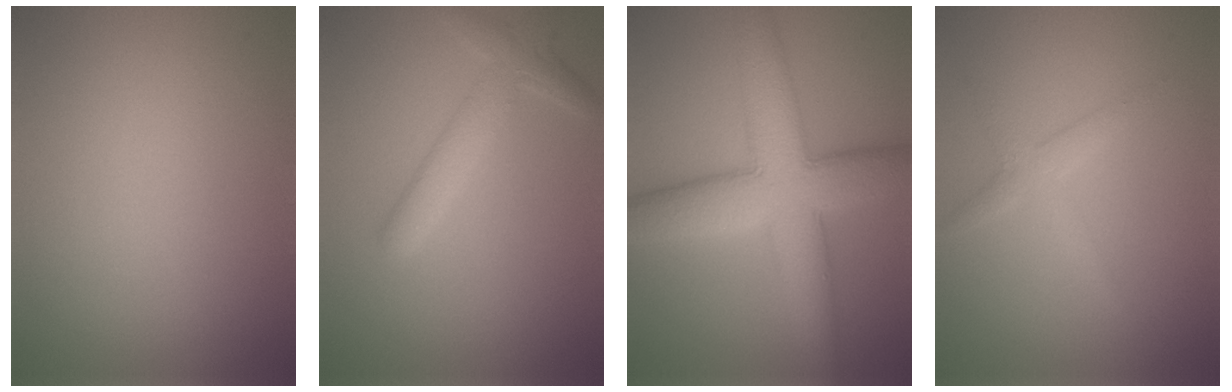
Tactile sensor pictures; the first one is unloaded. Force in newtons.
{"total": 2.8, "press": 2.8, "slide": 0.1}
{"total": 9.0, "press": 9.0, "slide": 0.1}
{"total": 1.9, "press": 1.9, "slide": 0.0}